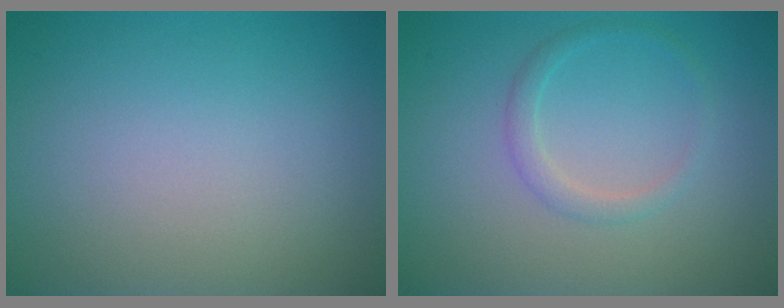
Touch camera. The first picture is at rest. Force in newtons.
{"total": 1.6, "press": 1.6, "slide": 0.1}